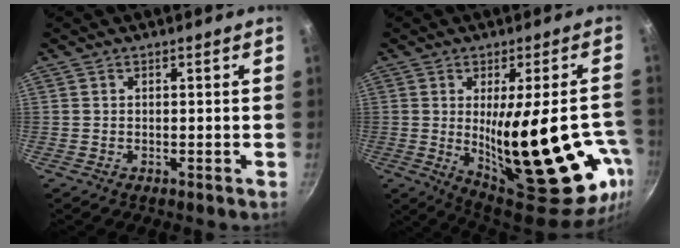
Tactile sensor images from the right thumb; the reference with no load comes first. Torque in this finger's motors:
{"motor_torque": [2.21, 2.79, 2.41, -0.36, 0.43]}